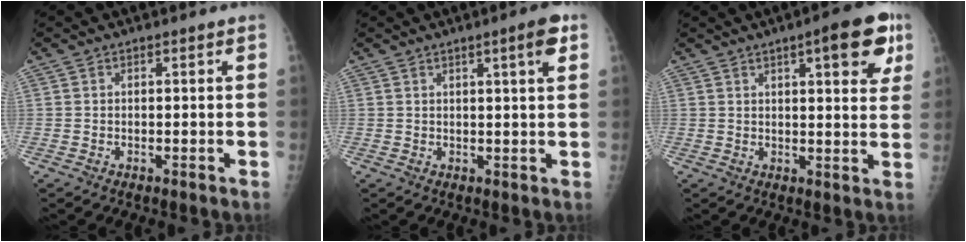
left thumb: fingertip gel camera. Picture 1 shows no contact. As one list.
[{"total": 4.3, "force": [2.0, 0.2, 3.7], "torque": [-0.050, -0.008, 0.028]}, {"total": 11.3, "force": [5.3, 3.2, 9.4], "torque": [-0.093, -0.015, 0.061]}]